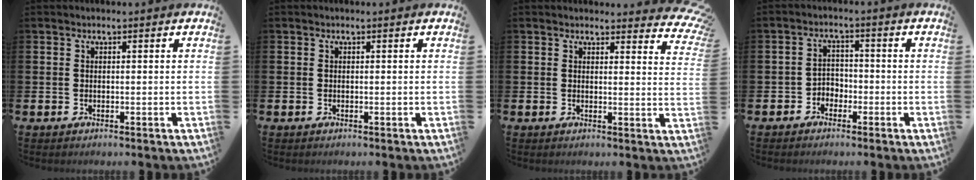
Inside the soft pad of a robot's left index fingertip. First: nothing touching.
{"total": 0.0}
{"total": 3.0, "force": [2.9, 0.7, 0.4], "torque": [0.013, -0.024, 0.045]}
{"total": 2.5, "force": [-1.9, 1.6, 0.2], "torque": [-0.016, 0.005, -0.043]}